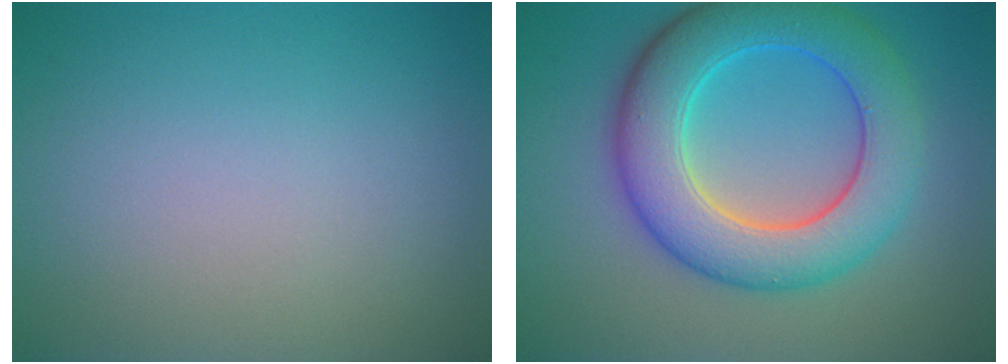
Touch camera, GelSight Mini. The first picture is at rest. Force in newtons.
{"total": 8.7, "press": 8.7, "slide": 0.2}